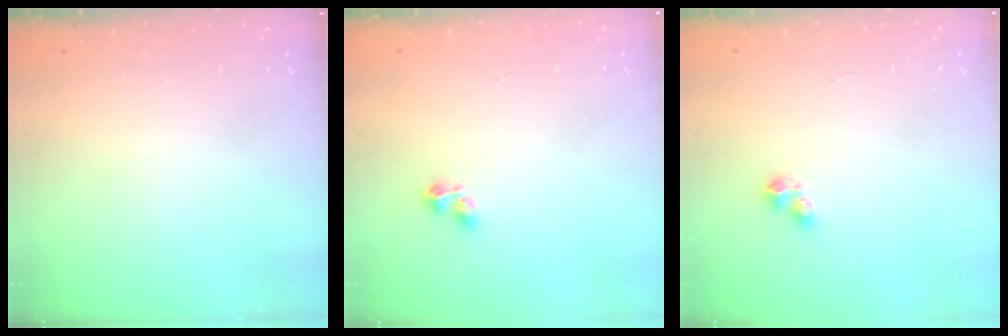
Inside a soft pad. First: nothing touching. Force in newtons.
{"total": 2.2, "press": 2.1, "slide": 0.7}
{"total": 2.5, "press": 2.5, "slide": 0.4}